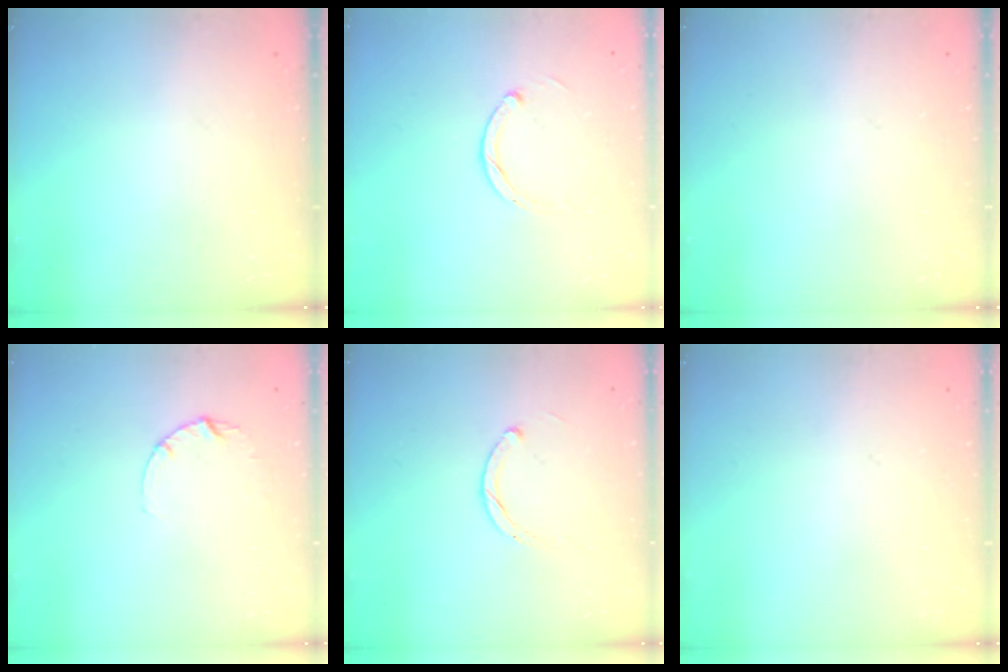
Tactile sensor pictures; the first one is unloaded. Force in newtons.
{"total": 2.5, "press": 2.5, "slide": 0.3}
{"total": 0.0}
{"total": 2.8, "press": 2.8, "slide": 0.3}
{"total": 1.8, "press": 1.8, "slide": 0.2}
{"total": 2.6, "press": 2.6, "slide": 0.2}